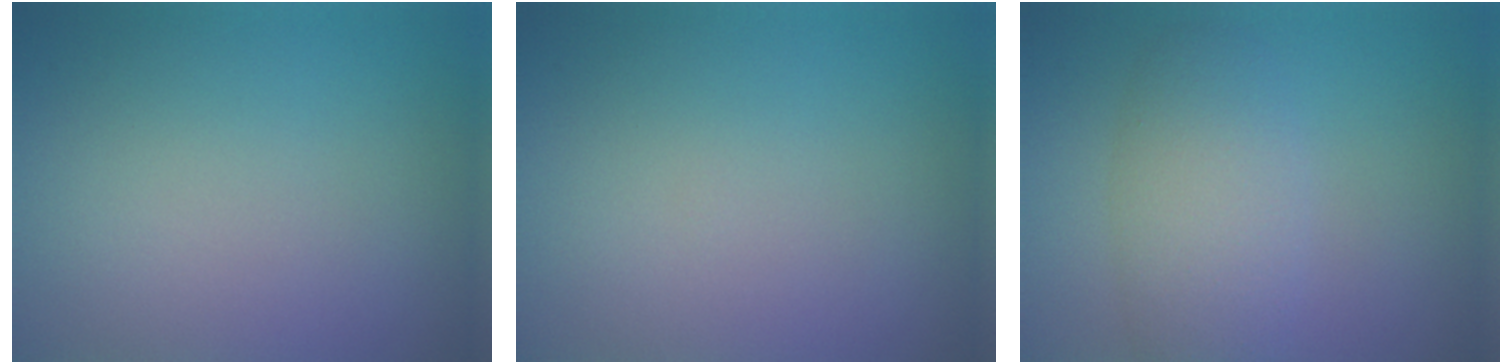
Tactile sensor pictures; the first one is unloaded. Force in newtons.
{"total": 0.0}
{"total": 4.3, "press": 4.3, "slide": 0.2}